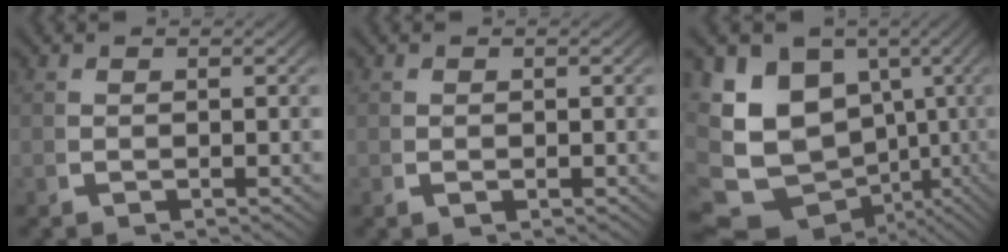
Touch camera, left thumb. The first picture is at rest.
{"total": 0.5, "force": [0.0, 0.4, 0.4], "torque": [-0.008, -0.002, 0.001]}
{"total": 18.6, "force": [-2.5, 14.9, 10.8], "torque": [-0.226, -0.078, -0.016]}